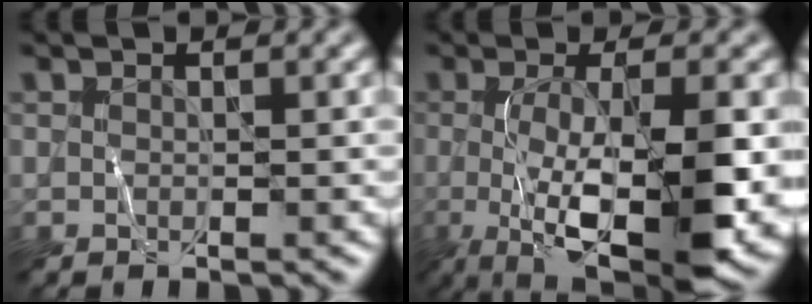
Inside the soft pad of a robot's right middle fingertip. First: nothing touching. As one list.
[{"total": 12.3, "force": [-2.7, 4.1, 11.3], "torque": [-0.197, -0.027, -0.033]}]